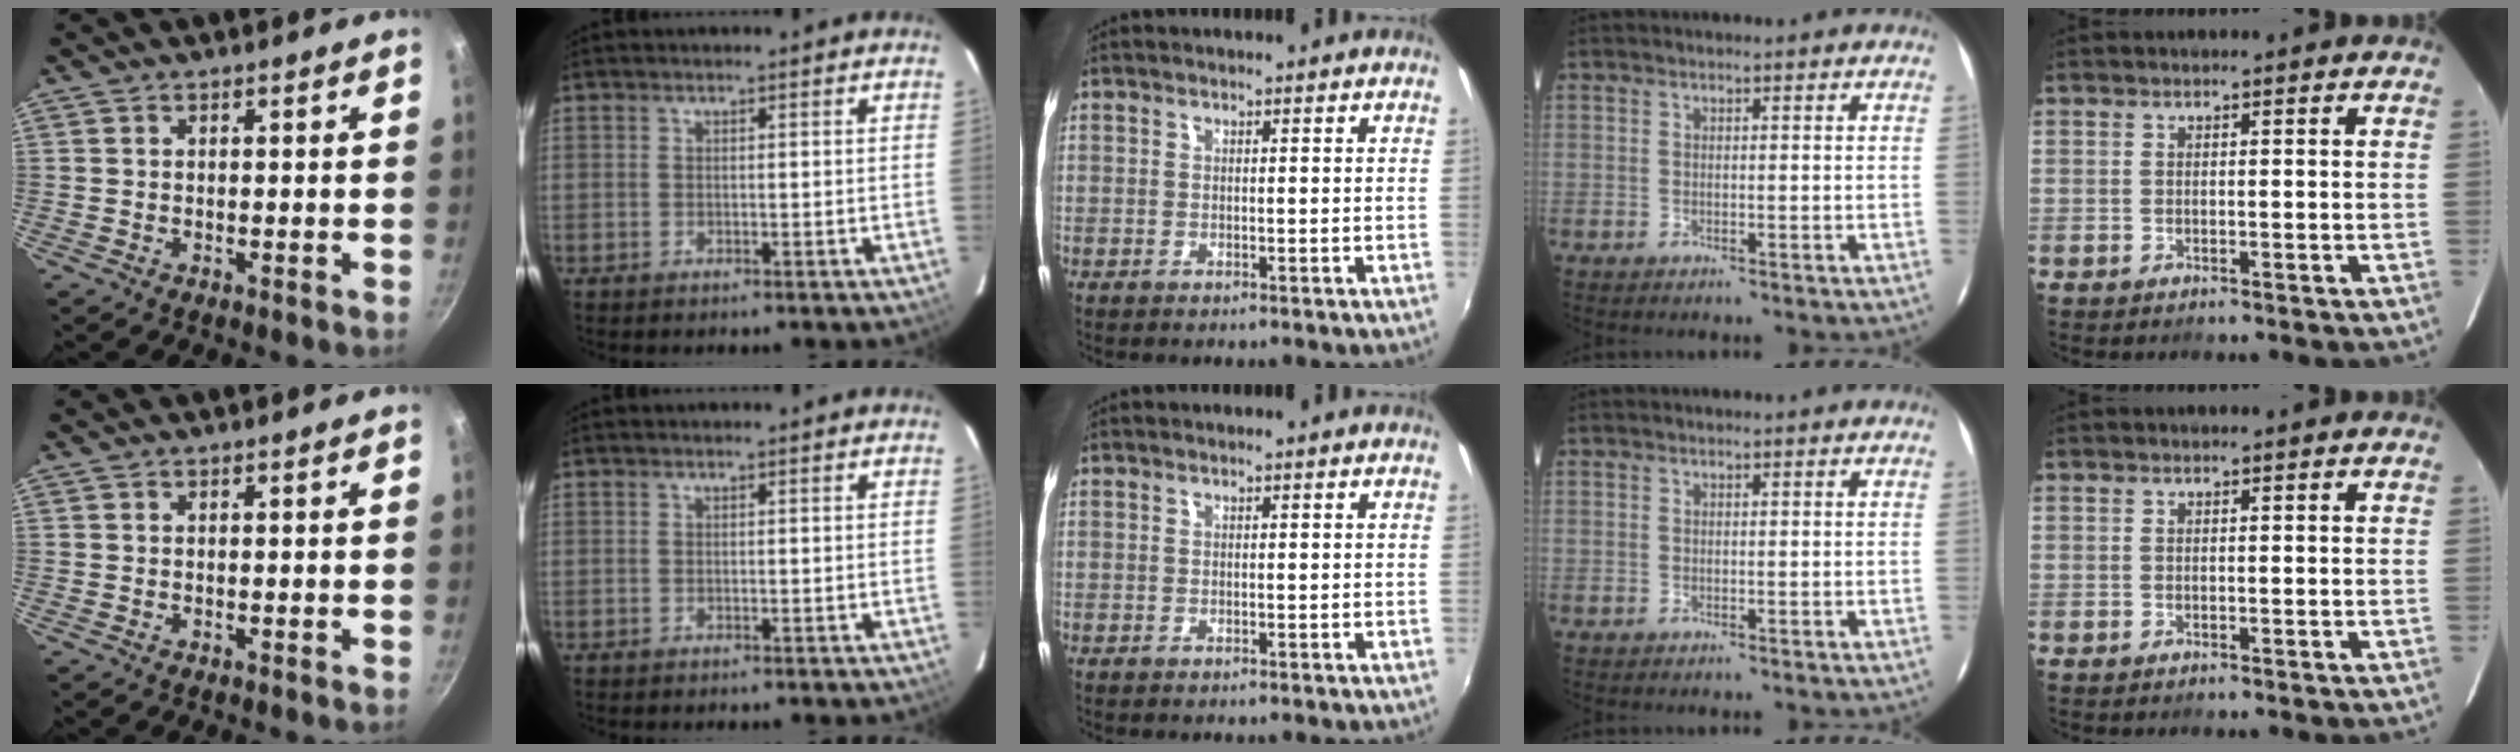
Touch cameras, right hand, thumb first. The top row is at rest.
{}